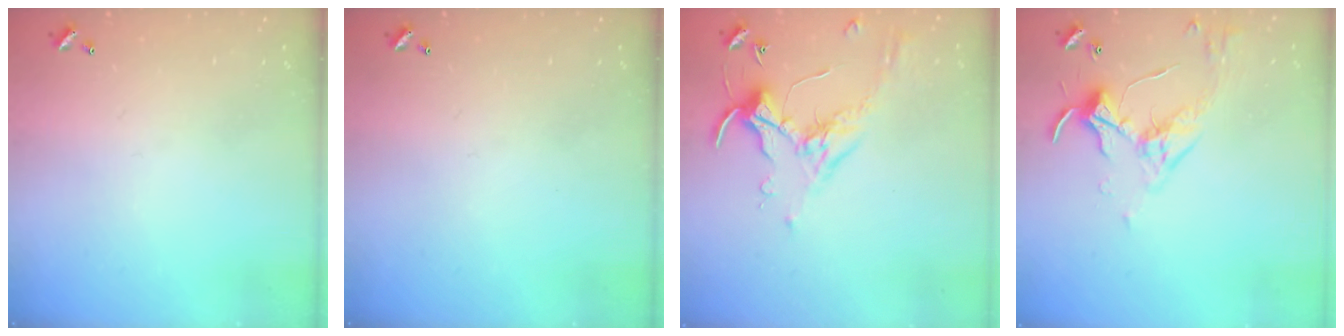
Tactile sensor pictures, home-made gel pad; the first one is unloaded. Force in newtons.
{"total": 0.0}
{"total": 0.7, "press": 0.6, "slide": 0.4}
{"total": 3.4, "press": 3.4, "slide": 0.7}